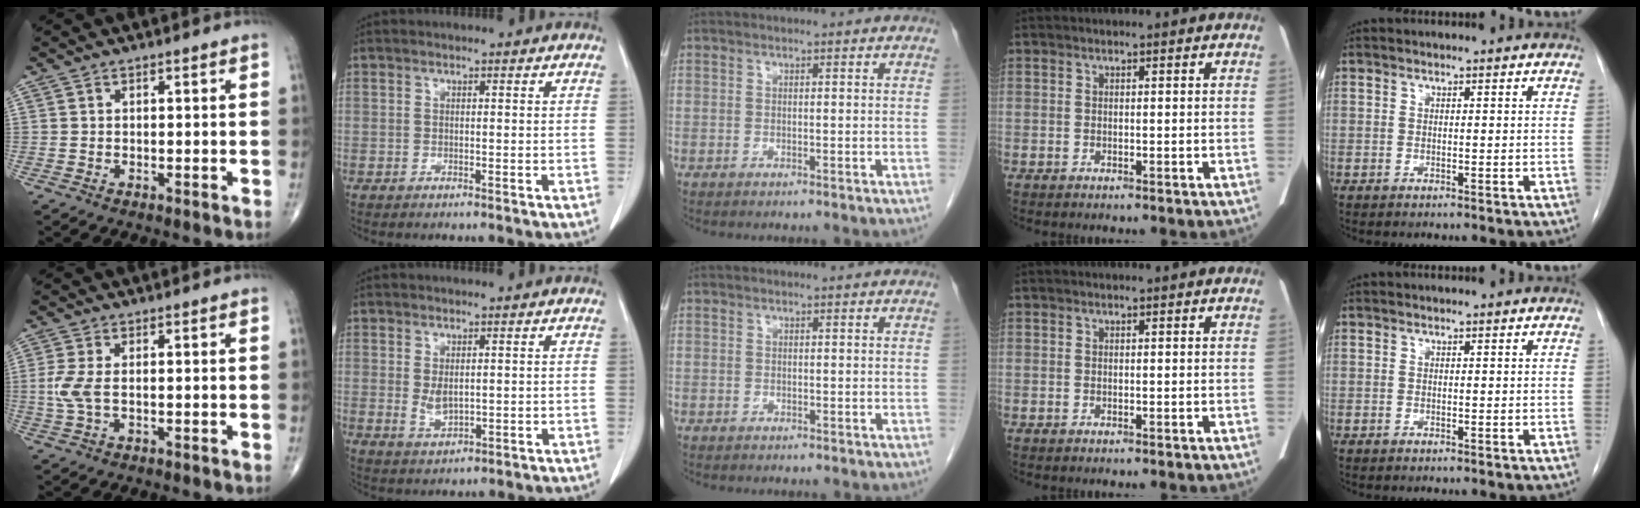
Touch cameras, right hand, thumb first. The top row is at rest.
{"thumb": {"total": 4.1, "force": [-0.1, 1.8, 3.7], "torque": [-0.104, 0.000, -0.003]}, "index": {"total": 3.3, "force": [0.3, 1.9, 2.7], "torque": [-0.053, -0.002, 0.015]}, "middle": {"total": 0.6, "force": [-0.5, 0.4, 0.0], "torque": [-0.007, 0.003, -0.010]}}